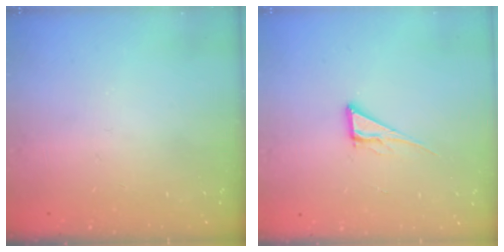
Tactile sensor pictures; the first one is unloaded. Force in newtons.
{"total": 6.8, "press": 6.8, "slide": 0.2}